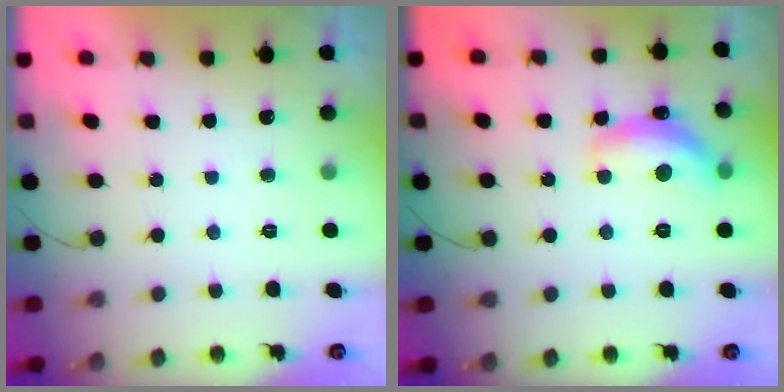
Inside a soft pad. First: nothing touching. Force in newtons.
{"total": 13.4, "press": 13.3, "slide": 0.7}